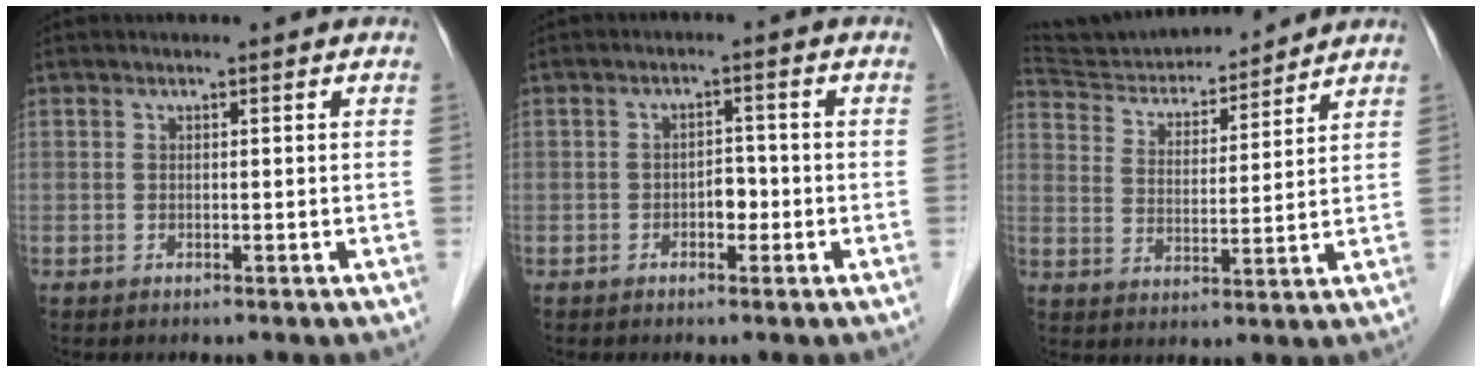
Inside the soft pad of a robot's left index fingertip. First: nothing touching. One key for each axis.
{"total": 2.4, "fx": -0.9, "fy": 1.4, "fz": 1.7, "tx": -0.021, "ty": 0.008, "tz": -0.015}
{"total": 14.7, "fx": 14.1, "fy": 2.7, "fz": 3.1, "tx": -0.057, "ty": 0.015, "tz": 0.239}